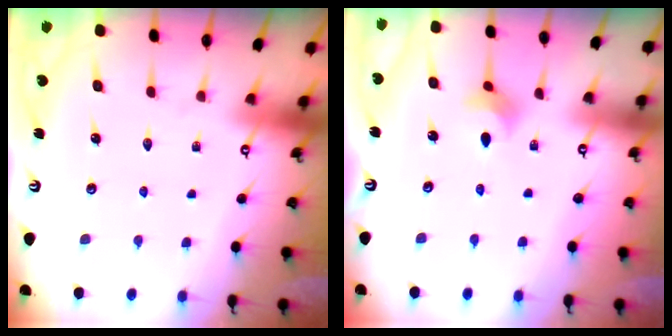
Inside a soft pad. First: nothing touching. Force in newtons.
{"total": 2.8, "press": 2.7, "slide": 0.6}